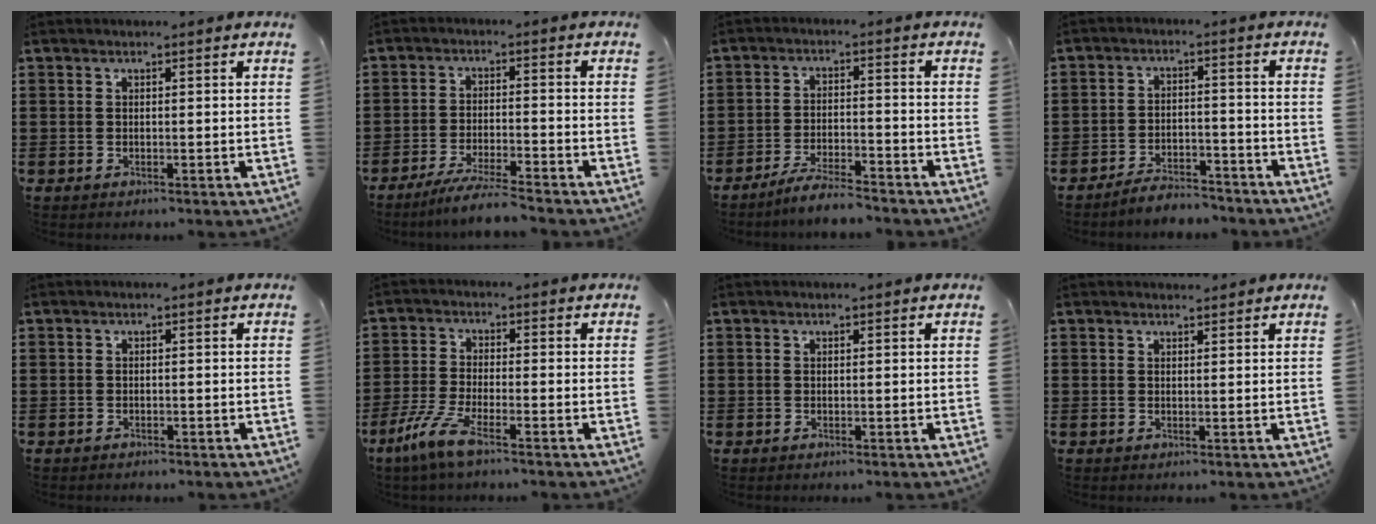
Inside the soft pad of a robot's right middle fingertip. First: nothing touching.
{"total": 4.9, "force": [-4.4, -0.2, 2.1], "torque": [-0.042, -0.011, -0.083]}
{"total": 4.8, "force": [-4.4, 0.1, 1.9], "torque": [-0.039, -0.003, -0.086]}
{"total": 4.6, "force": [-4.6, 0.5, 0.4], "torque": [-0.010, 0.008, -0.094]}
{"total": 0.6, "force": [-0.5, 0.3, 0.0], "torque": [0.000, 0.002, -0.012]}
{"total": 6.1, "force": [-3.8, 0.8, 4.7], "torque": [-0.118, -0.018, -0.076]}
{"total": 0.0}
{"total": 1.1, "force": [1.1, 0.2, 0.1], "torque": [0.004, -0.002, 0.019]}